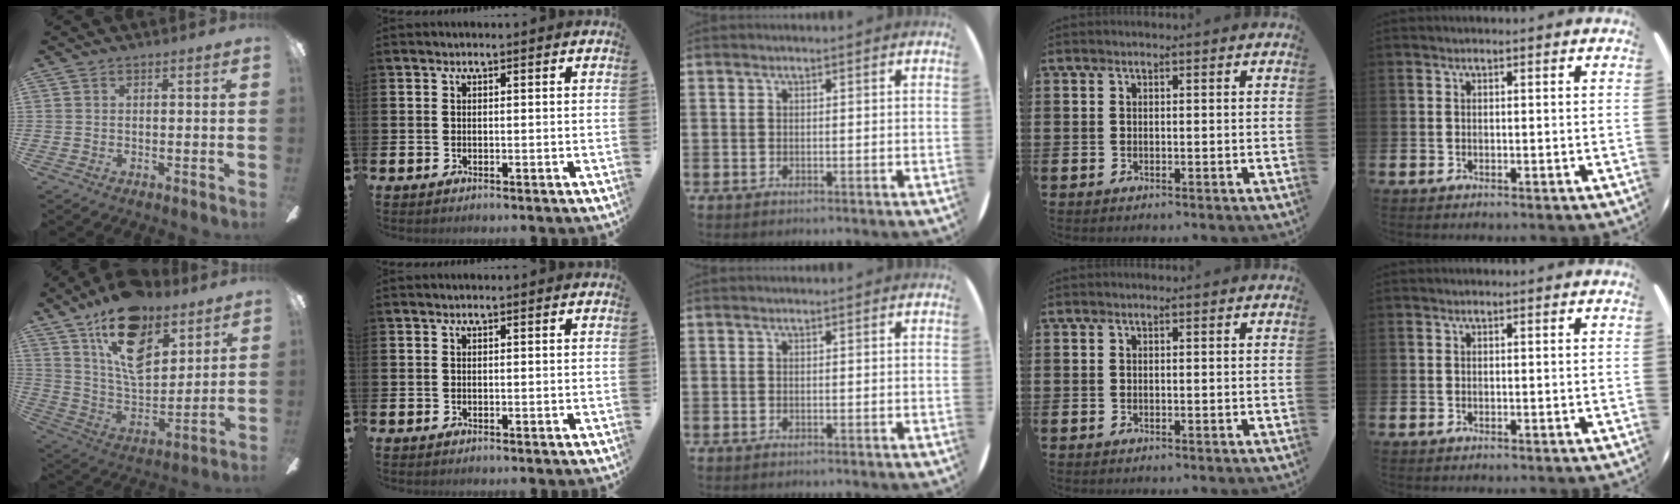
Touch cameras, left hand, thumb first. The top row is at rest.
{"thumb": {"total": 19.1, "force": [11.8, 10.1, 11.2], "torque": [-0.203, -0.059, 0.211]}}